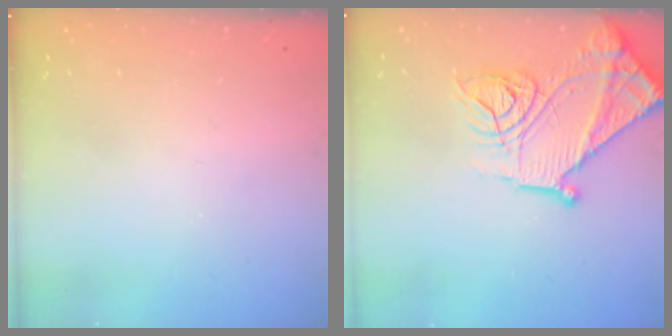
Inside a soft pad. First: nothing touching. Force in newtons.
{"total": 18.7, "press": 18.6, "slide": 1.7}